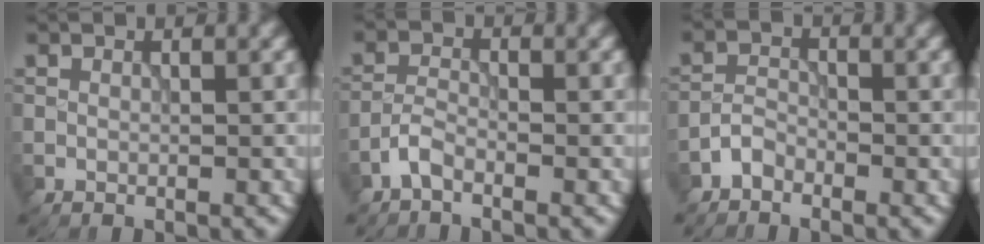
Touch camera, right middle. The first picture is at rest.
{"total": 1.8, "force": [-1.4, 0.6, 1.0], "torque": [-0.021, 0.005, -0.036]}
{"total": 1.7, "force": [-1.5, 0.8, 0.5], "torque": [-0.006, 0.008, -0.034]}